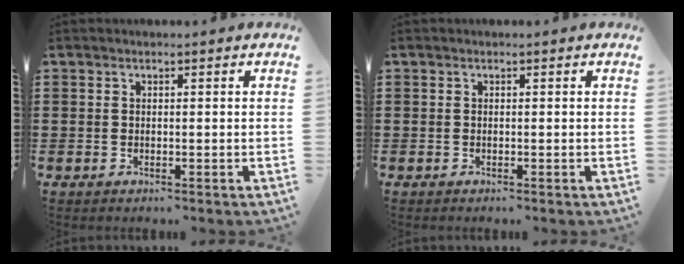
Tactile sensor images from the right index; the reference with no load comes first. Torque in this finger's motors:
{"motor_torque": [0.59, 0.72, 0.02, 0.01]}